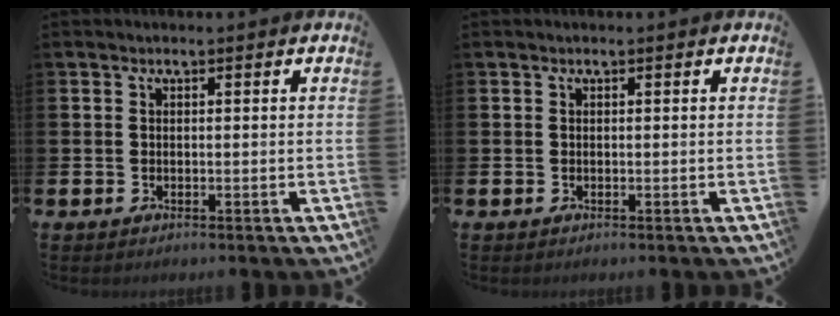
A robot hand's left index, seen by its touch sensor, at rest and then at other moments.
{"total": 0.0}